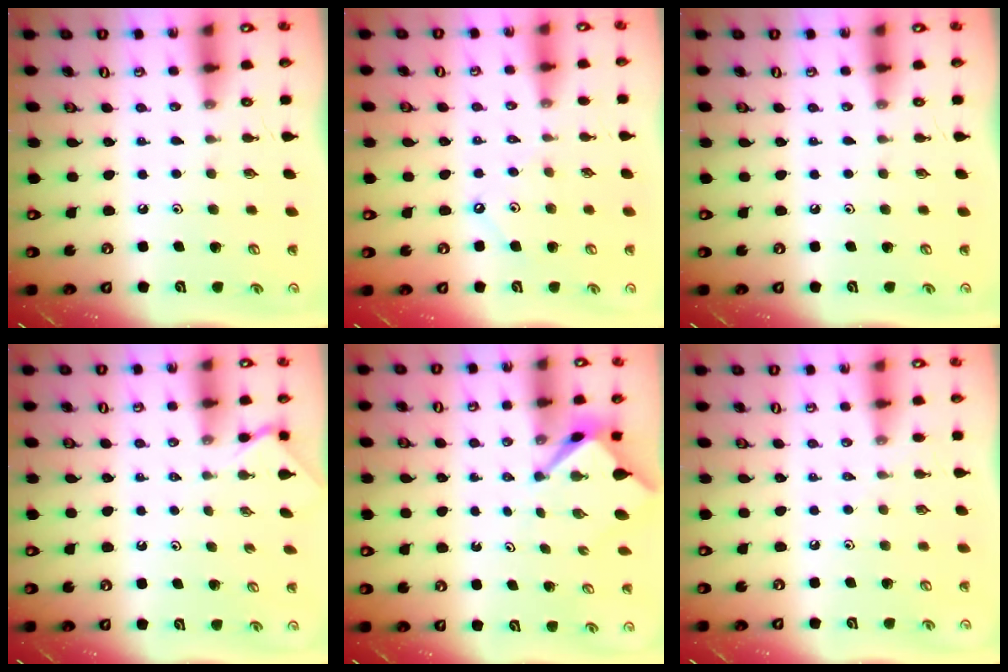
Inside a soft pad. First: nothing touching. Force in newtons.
{"total": 2.9, "press": 2.8, "slide": 0.5}
{"total": 0.0}
{"total": 2.4, "press": 2.4, "slide": 0.4}
{"total": 2.6, "press": 2.6, "slide": 0.3}
{"total": 3.8, "press": 3.8, "slide": 0.5}